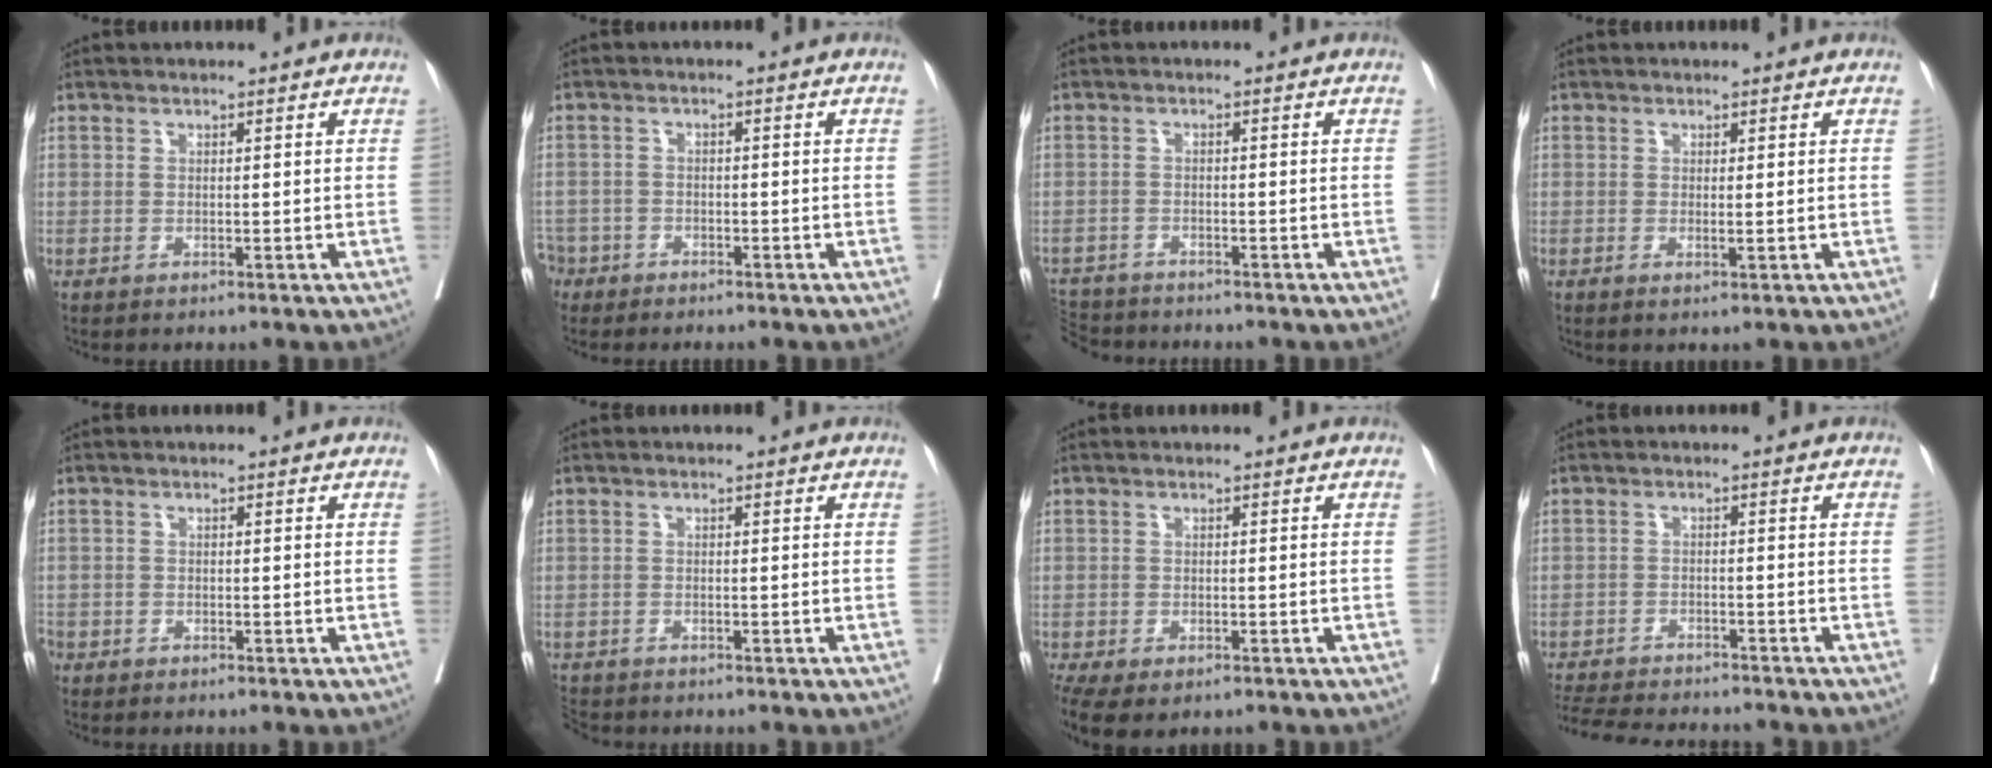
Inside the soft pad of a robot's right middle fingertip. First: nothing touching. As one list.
[{"total": 4.8, "force": [-3.8, 3.0, 0.2], "torque": [-0.007, 0.003, -0.074]}, {"total": 7.2, "force": [-6.7, 2.3, 1.5], "torque": [-0.036, -0.004, -0.112]}, {"total": 1.0, "force": [-0.1, -0.1, 1.0], "torque": [-0.020, -0.004, 0.000]}, {"total": 3.1, "force": [-2.3, 1.9, 0.8], "torque": [-0.021, 0.000, -0.046]}, {"total": 3.4, "force": [-3.1, 1.3, 0.2], "torque": [-0.003, -0.007, -0.058]}, {"total": 9.6, "force": [-6.5, 4.2, 5.6], "torque": [-0.128, -0.006, -0.098]}, {"total": 14.2, "force": [-12.9, 2.4, 5.3], "torque": [-0.108, -0.016, -0.184]}]